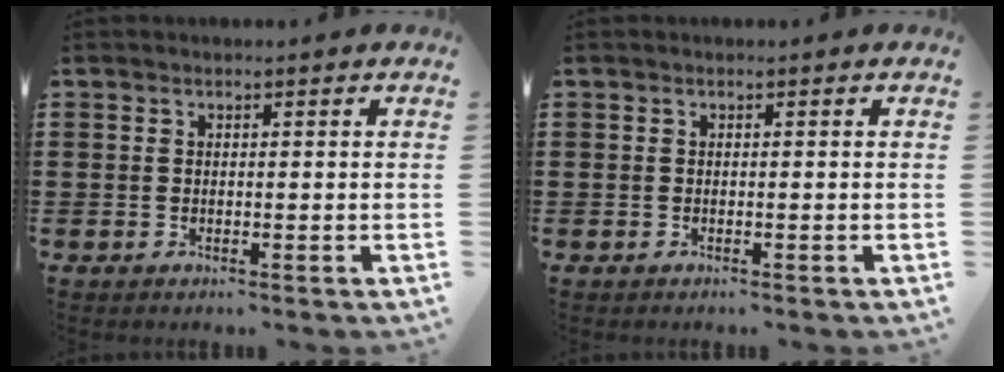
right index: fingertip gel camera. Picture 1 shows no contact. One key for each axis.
{"total": 0.0}